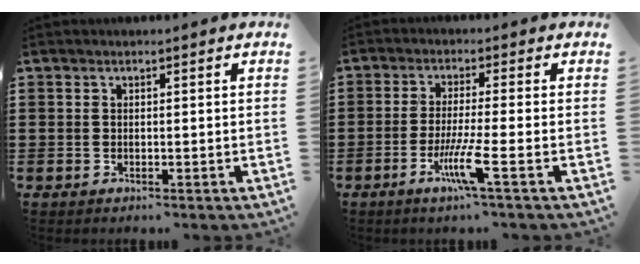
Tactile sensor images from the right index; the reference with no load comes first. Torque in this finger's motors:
{"motor_torque": [2.14, 0.00, 0.19, 0.12]}